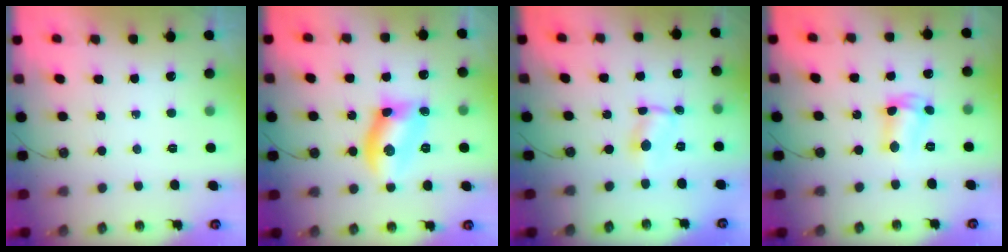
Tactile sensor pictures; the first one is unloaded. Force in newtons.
{"total": 10.3, "press": 10.3, "slide": 0.6}
{"total": 1.0, "press": 1.0, "slide": 0.1}
{"total": 5.3, "press": 5.3, "slide": 0.1}